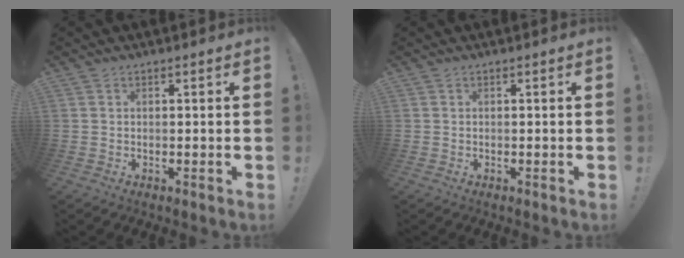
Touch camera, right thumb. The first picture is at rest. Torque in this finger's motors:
{"motor_torque": [0.00, 0.00, 0.00, 0.00, 0.00]}